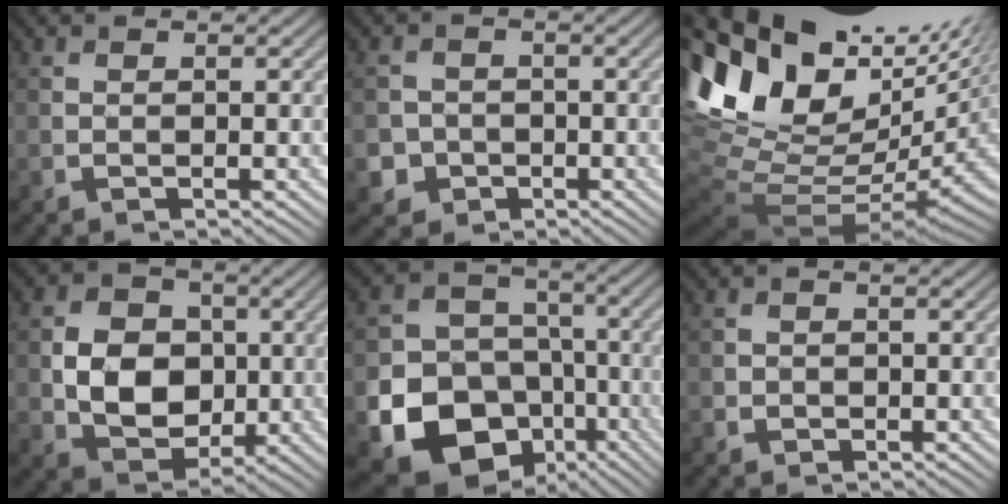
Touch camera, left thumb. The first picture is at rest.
{"total": 3.7, "force": [-1.3, 3.4, 0.6], "torque": [-0.005, -0.003, -0.039]}
{"total": 19.1, "force": [5.6, 10.5, 14.9], "torque": [-0.266, 0.011, 0.136]}
{"total": 8.2, "force": [-0.1, 6.6, 4.9], "torque": [-0.105, 0.000, -0.012]}
{"total": 17.7, "force": [-7.4, 14.5, 7.0], "torque": [-0.151, -0.058, -0.132]}
{"total": 0.9, "force": [-0.3, 0.9, 0.1], "torque": [0.004, -0.004, -0.007]}